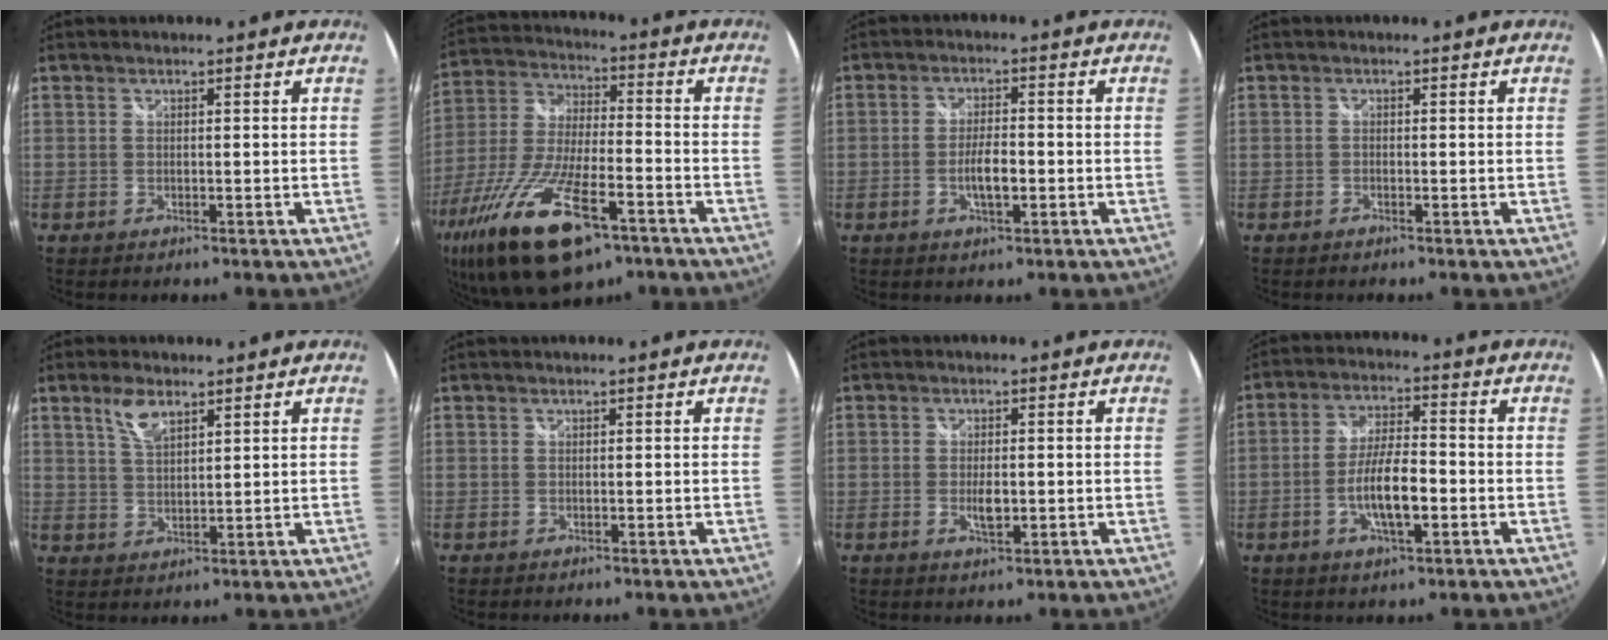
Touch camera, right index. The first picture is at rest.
{"total": 24.3, "force": [-13.6, 8.6, 18.2], "torque": [-0.379, -0.061, -0.243]}
{"total": 4.4, "force": [-1.3, 1.4, 4.0], "torque": [-0.077, -0.002, -0.022]}
{"total": 0.5, "force": [-0.5, 0.2, 0.2], "torque": [-0.003, -0.001, -0.012]}
{"total": 5.1, "force": [3.2, 2.1, 3.4], "torque": [-0.063, 0.004, 0.062]}
{"total": 0.0}
{"total": 3.2, "force": [-0.6, 1.4, 2.9], "torque": [-0.051, -0.006, -0.009]}
{"total": 8.6, "force": [-2.7, 2.4, 7.8], "torque": [-0.150, -0.001, -0.045]}